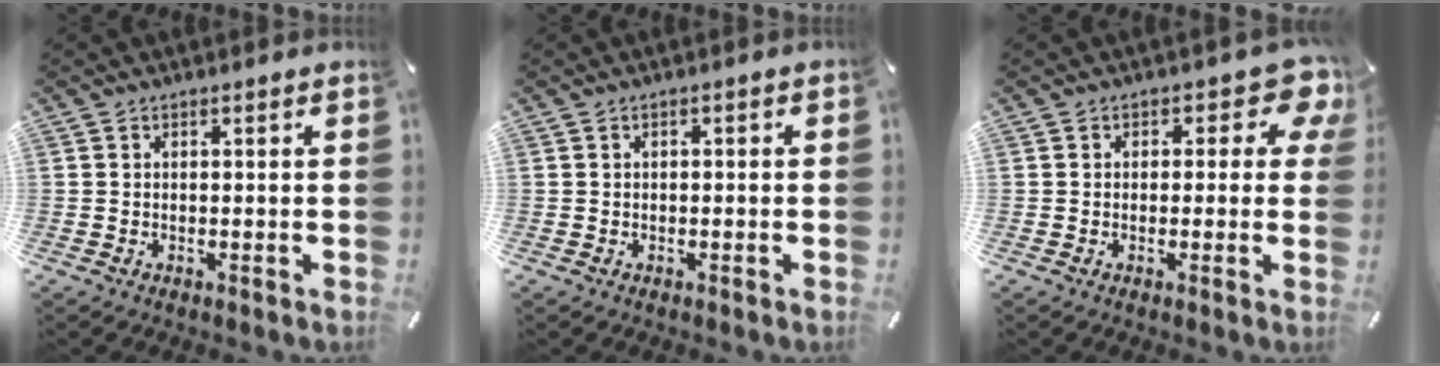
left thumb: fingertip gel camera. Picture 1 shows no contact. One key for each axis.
{"total": 0.8, "fx": -0.3, "fy": 0.5, "fz": 0.5, "tx": -0.009, "ty": 0.001, "tz": -0.007}
{"total": 6.7, "fx": 2.6, "fy": 4.0, "fz": 4.7, "tx": -0.047, "ty": -0.011, "tz": 0.039}